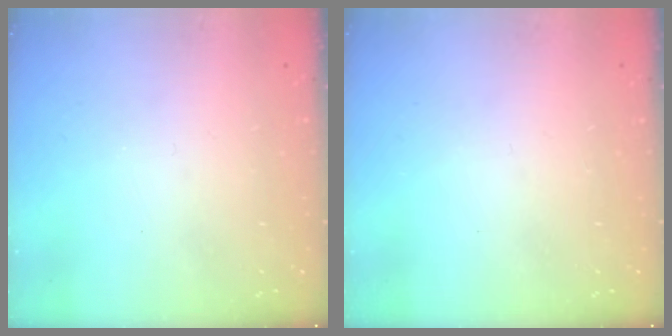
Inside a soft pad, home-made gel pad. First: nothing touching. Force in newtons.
{"total": 0.0}